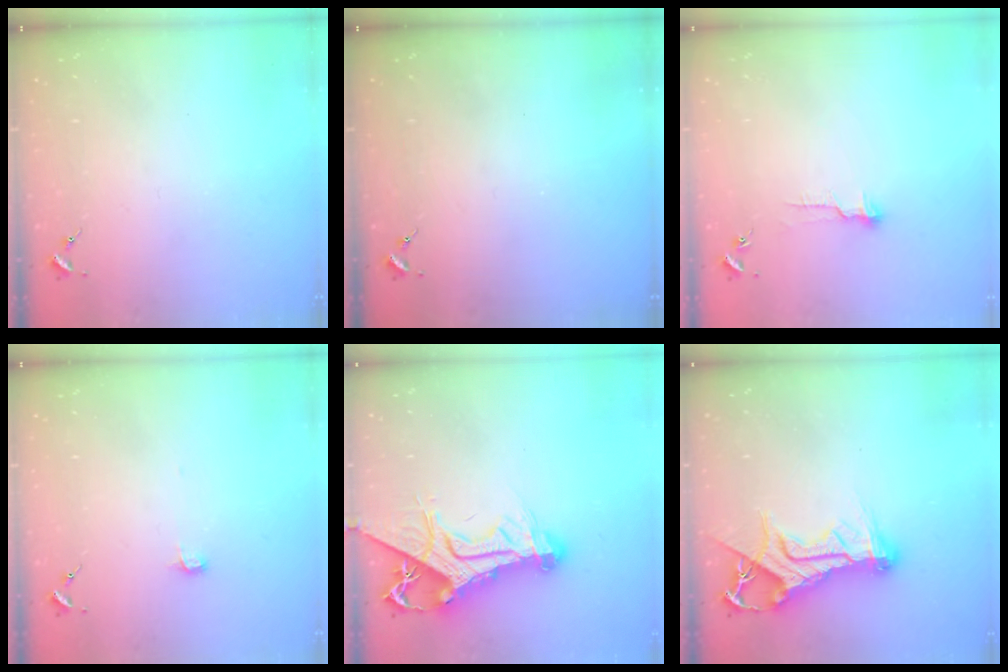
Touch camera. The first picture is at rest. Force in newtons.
{"total": 0.0}
{"total": 7.3, "press": 7.3, "slide": 0.7}
{"total": 3.7, "press": 3.7, "slide": 0.4}
{"total": 18.9, "press": 18.8, "slide": 2.1}
{"total": 14.2, "press": 14.1, "slide": 1.5}